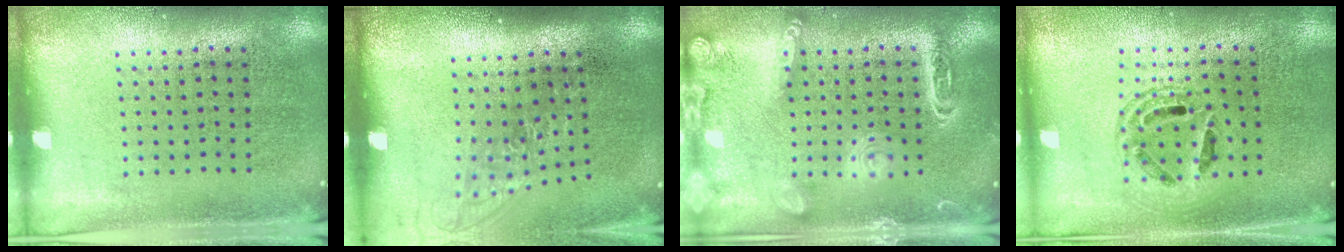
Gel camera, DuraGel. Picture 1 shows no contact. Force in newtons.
{"total": 1.2, "press": 1.0, "slide": 0.7}
{"total": 2.0, "press": 1.9, "slide": 0.1}
{"total": 1.4, "press": 1.3, "slide": 0.7}